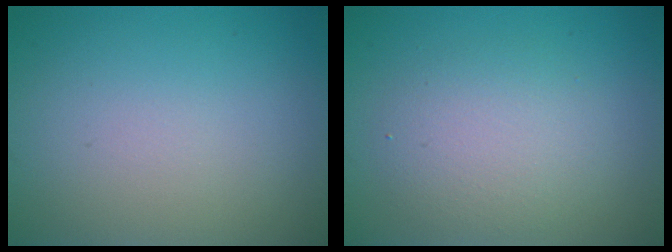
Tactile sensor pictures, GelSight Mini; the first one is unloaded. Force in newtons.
{"total": 3.6, "press": 3.5, "slide": 0.3}